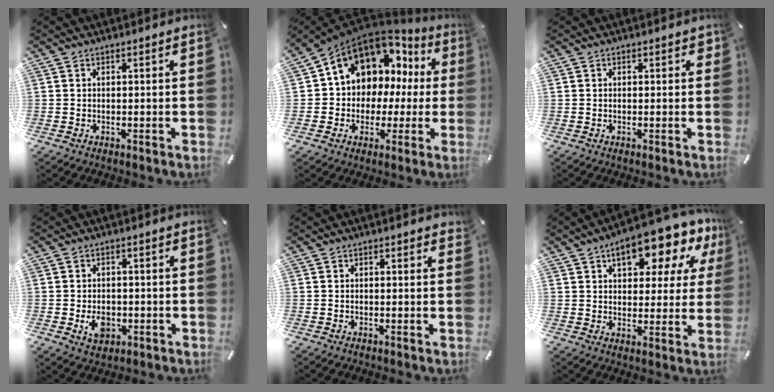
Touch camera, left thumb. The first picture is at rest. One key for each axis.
{"total": 11.8, "fx": 5.8, "fy": 9.5, "fz": 4.0, "tx": -0.076, "ty": -0.052, "tz": 0.108}
{"total": 0.8, "fx": 0.1, "fy": 0.7, "fz": 0.4, "tx": 0.000, "ty": 0.003, "tz": -0.002}
{"total": 5.2, "fx": -1.3, "fy": 3.9, "fz": 3.2, "tx": -0.050, "ty": -0.003, "tz": -0.025}
{"total": 0.5, "fx": 0.2, "fy": 0.3, "fz": 0.4, "tx": 0.001, "ty": -0.002, "tz": 0.002}
{"total": 15.7, "fx": 9.9, "fy": 6.9, "fz": 10.1, "tx": -0.134, "ty": -0.052, "tz": 0.159}